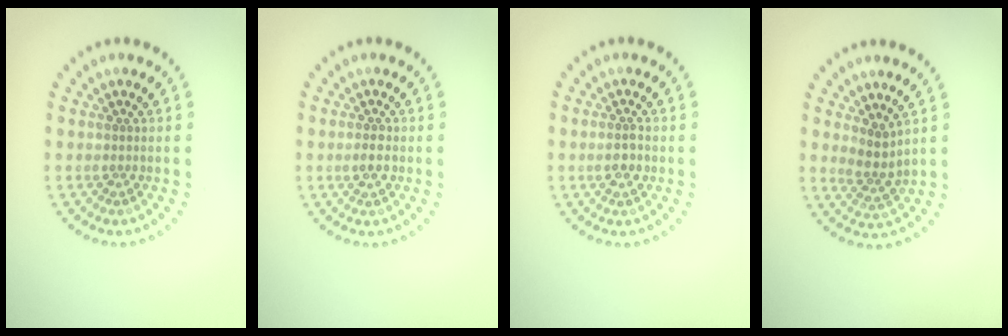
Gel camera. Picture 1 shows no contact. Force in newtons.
{"total": 1.3, "press": 1.3, "slide": 0.0}
{"total": 1.5, "press": 1.5, "slide": 0.2}
{"total": 2.2, "press": 1.5, "slide": 1.6}